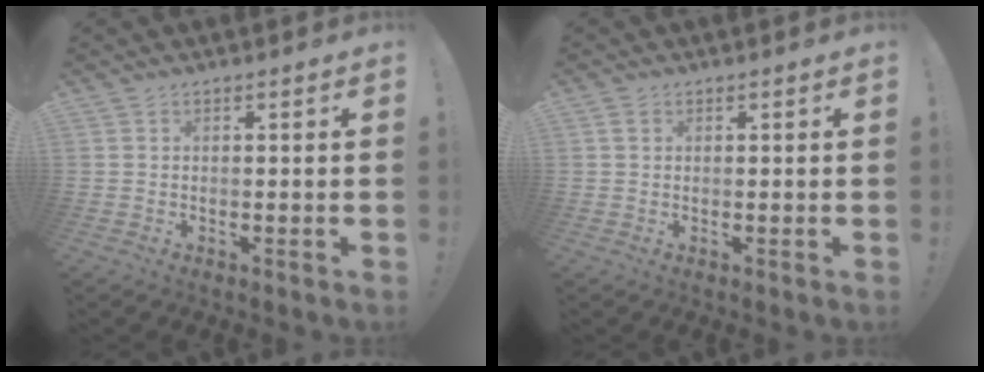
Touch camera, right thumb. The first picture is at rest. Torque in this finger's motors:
{"motor_torque": [0.16, 0.51, 0.14, -0.14, 0.00]}